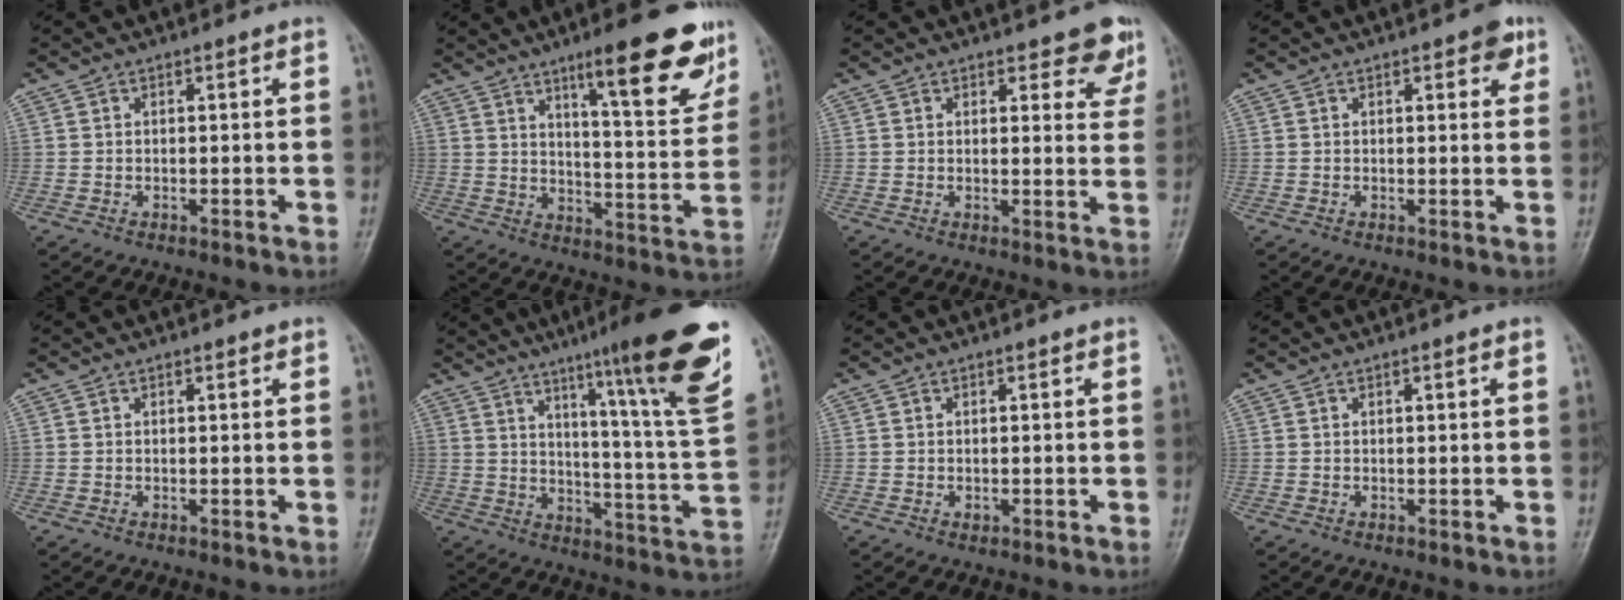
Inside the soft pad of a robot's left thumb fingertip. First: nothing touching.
{"total": 17.4, "force": [10.6, 3.9, 13.2], "torque": [-0.143, -0.059, 0.154]}
{"total": 6.0, "force": [4.6, 2.6, 2.8], "torque": [0.003, -0.028, 0.045]}
{"total": 7.2, "force": [4.1, 3.0, 5.0], "torque": [-0.027, -0.016, 0.045]}
{"total": 0.6, "force": [0.4, 0.3, 0.4], "torque": [-0.006, -0.002, 0.005]}
{"total": 22.8, "force": [13.9, 0.9, 18.0], "torque": [-0.234, -0.069, 0.198]}
{"total": 0.6, "force": [0.1, 0.4, 0.4], "torque": [-0.002, -0.001, 0.001]}
{"total": 0.7, "force": [0.3, 0.1, 0.6], "torque": [-0.011, 0.002, 0.005]}